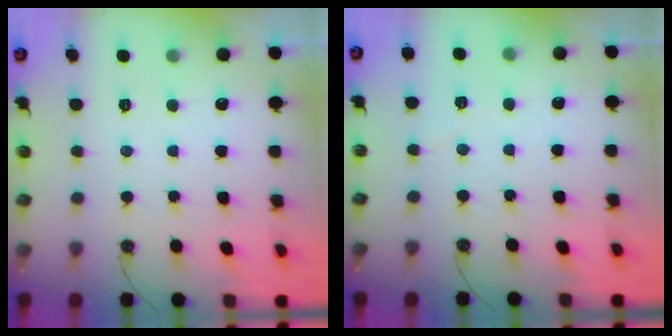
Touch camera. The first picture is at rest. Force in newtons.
{"total": 3.3, "press": 2.8, "slide": 1.7}